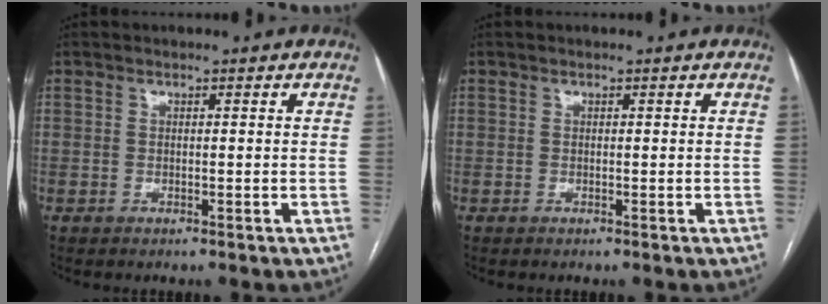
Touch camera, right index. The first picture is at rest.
{"total": 0.0}